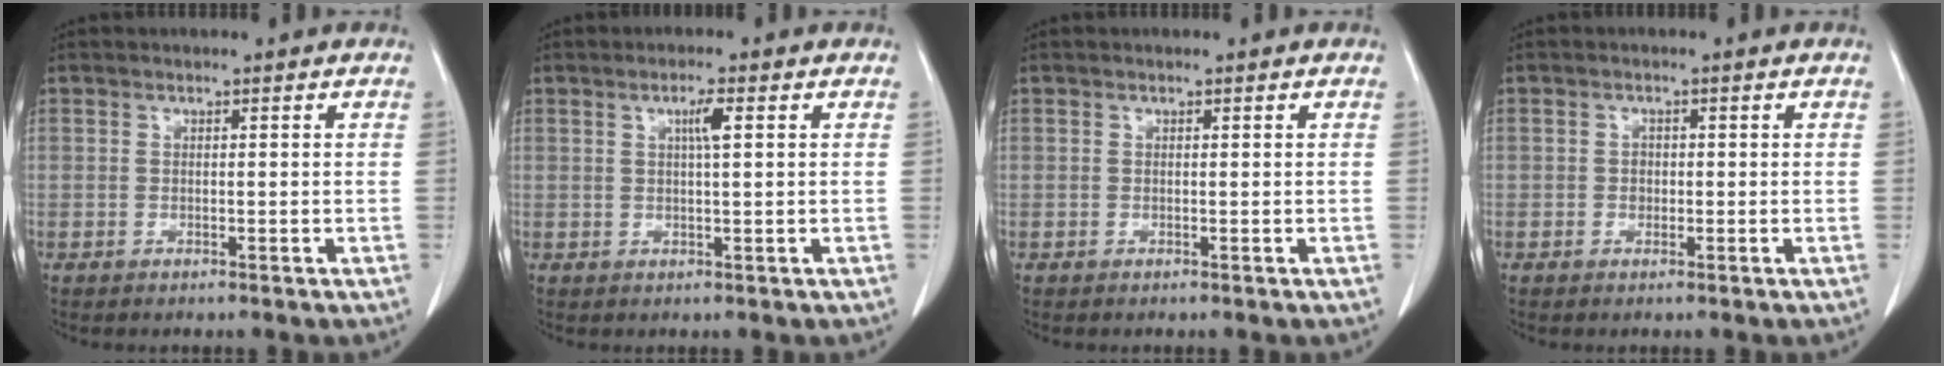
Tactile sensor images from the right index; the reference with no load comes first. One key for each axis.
{"total": 2.7, "fx": 0.9, "fy": 0.0, "fz": 2.5, "tx": -0.045, "ty": 0.001, "tz": 0.016}
{"total": 0.0}
{"total": 1.1, "fx": -0.1, "fy": 0.9, "fz": 0.5, "tx": -0.004, "ty": 0.004, "tz": 0.000}